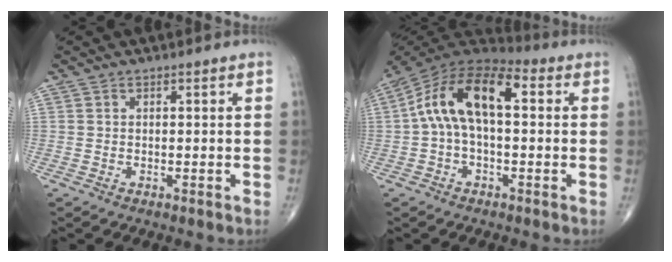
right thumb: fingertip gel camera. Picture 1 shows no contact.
{"total": 14.5, "force": [1.7, 7.6, 12.3], "torque": [-0.220, 0.047, 0.019]}